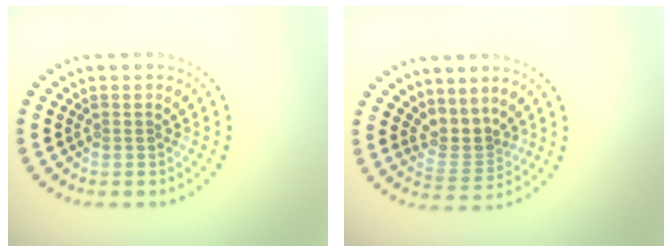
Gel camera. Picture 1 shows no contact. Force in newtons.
{"total": 2.6, "press": 1.8, "slide": 1.9}